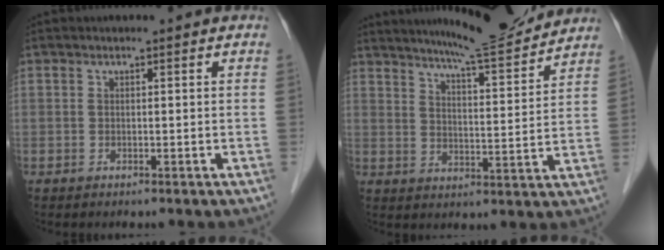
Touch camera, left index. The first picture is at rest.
{"total": 12.4, "force": [11.4, 0.1, 4.9], "torque": [-0.076, -0.010, 0.160]}